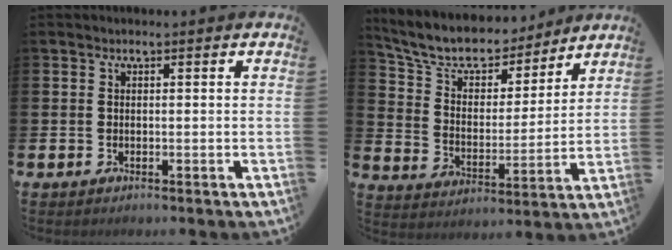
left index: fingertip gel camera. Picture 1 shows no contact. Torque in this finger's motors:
{"motor_torque": [0.19, -0.50, 0.49, 0.18]}